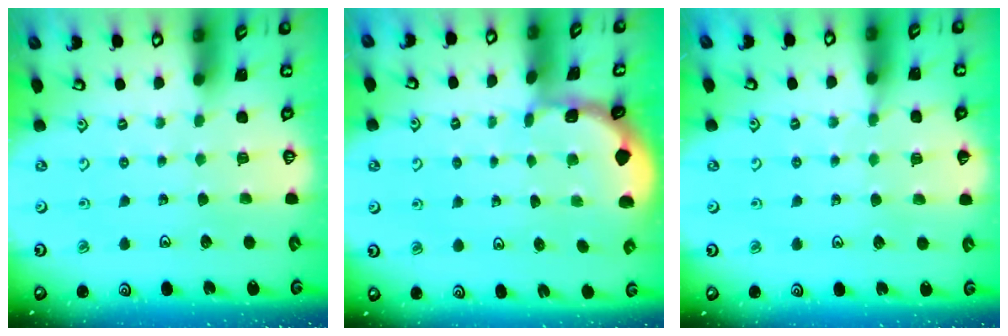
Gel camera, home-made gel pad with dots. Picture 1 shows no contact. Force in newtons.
{"total": 1.1, "press": 1.1, "slide": 0.1}
{"total": 6.1, "press": 6.1, "slide": 0.8}